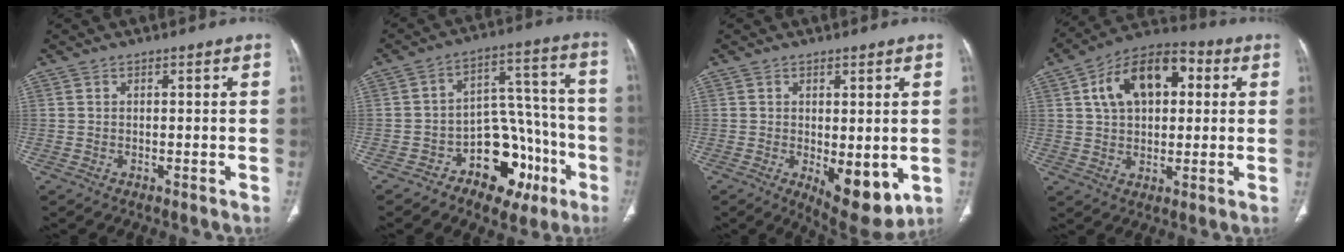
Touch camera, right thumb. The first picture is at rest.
{"total": 15.7, "force": [-7.2, 9.9, 9.9], "torque": [-0.073, 0.074, -0.102]}
{"total": 9.3, "force": [-1.7, 4.1, 8.2], "torque": [-0.096, -0.022, -0.012]}
{"total": 15.6, "force": [4.2, 9.5, 11.6], "torque": [-0.165, 0.020, 0.063]}